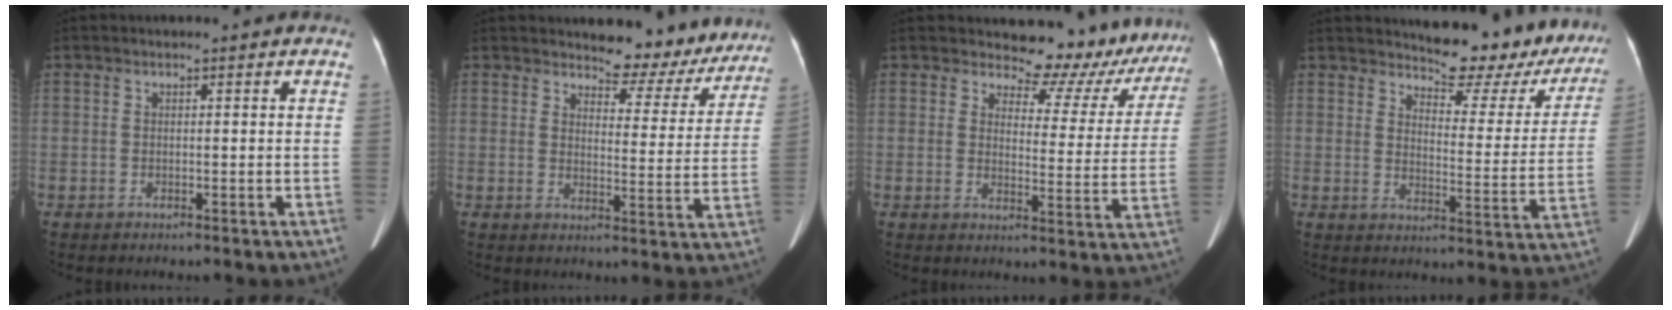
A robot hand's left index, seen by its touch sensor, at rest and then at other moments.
{"total": 10.2, "force": [9.5, 3.1, 1.9], "torque": [-0.007, -0.023, 0.101]}
{"total": 12.6, "force": [11.8, 4.1, 1.5], "torque": [0.004, -0.041, 0.115]}
{"total": 16.2, "force": [14.6, 4.6, 5.3], "torque": [-0.046, -0.044, 0.159]}